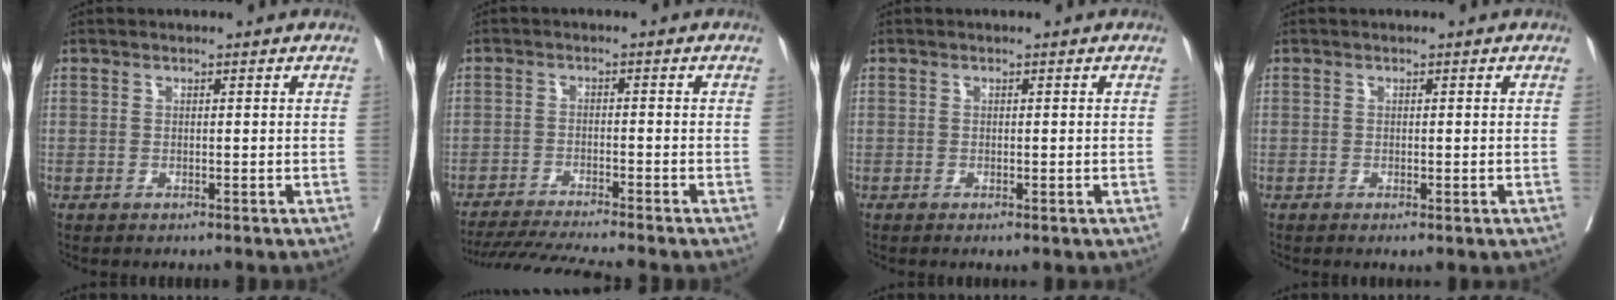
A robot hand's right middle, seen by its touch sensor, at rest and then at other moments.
{"total": 10.1, "force": [-9.2, -1.2, 4.0], "torque": [-0.052, -0.017, -0.151]}
{"total": 1.1, "force": [-0.7, 0.4, 0.8], "torque": [-0.010, -0.003, -0.006]}
{"total": 1.4, "force": [-0.8, 0.4, 1.1], "torque": [-0.014, -0.004, -0.007]}